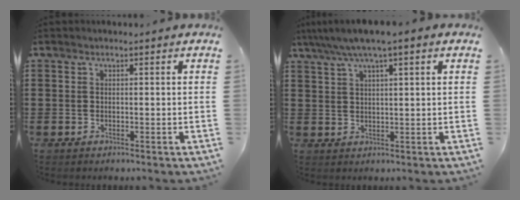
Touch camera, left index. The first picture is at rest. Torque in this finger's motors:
{"motor_torque": [1.18, -0.96, 0.34, 0.21]}